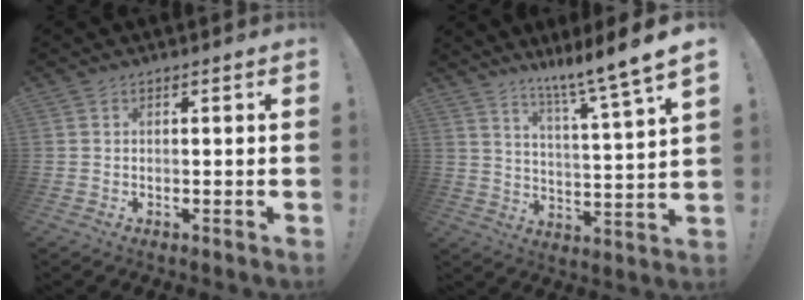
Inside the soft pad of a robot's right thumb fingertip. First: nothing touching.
{"total": 10.5, "force": [8.0, -1.4, 6.6], "torque": [-0.112, -0.074, 0.121]}